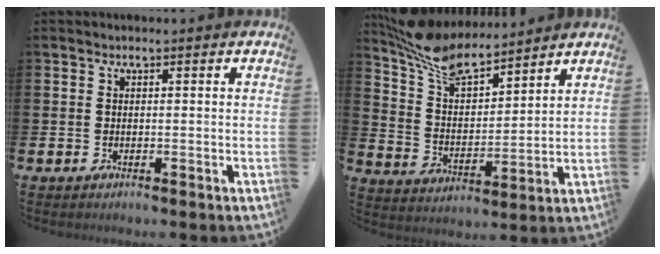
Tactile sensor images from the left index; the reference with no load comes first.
{"total": 9.1, "force": [8.0, 2.6, 3.4], "torque": [-0.098, -0.038, 0.146]}